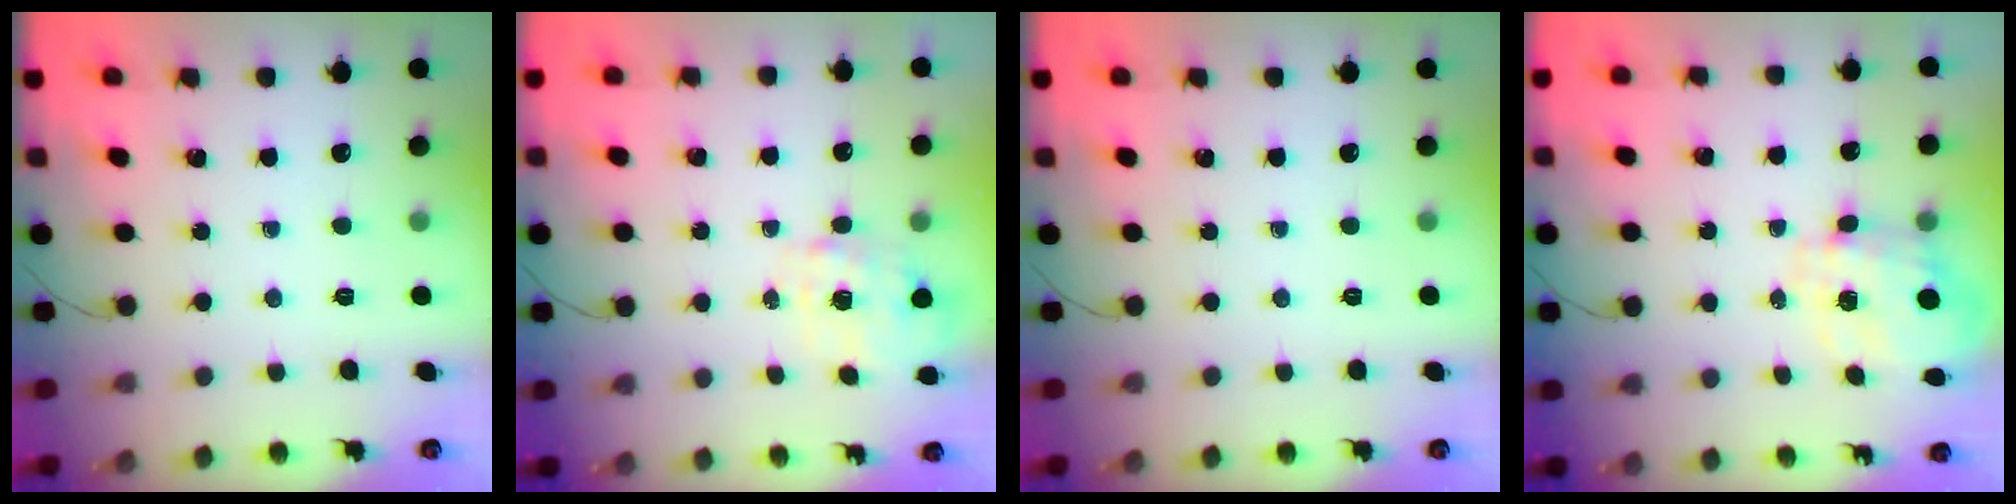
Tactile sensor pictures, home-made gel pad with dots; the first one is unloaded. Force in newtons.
{"total": 2.3, "press": 2.2, "slide": 0.6}
{"total": 0.0}
{"total": 3.4, "press": 3.2, "slide": 1.1}